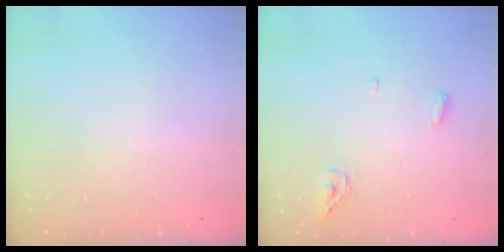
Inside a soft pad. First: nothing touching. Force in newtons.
{"total": 4.4, "press": 4.3, "slide": 0.9}